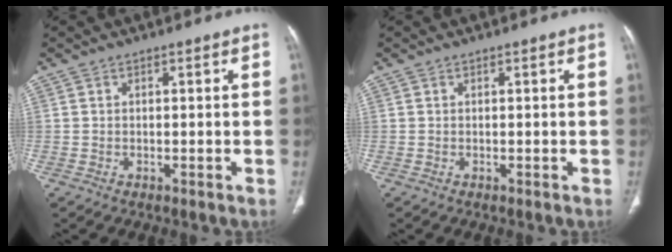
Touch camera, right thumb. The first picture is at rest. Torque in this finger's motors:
{"motor_torque": [-0.40, 0.19, 0.35, -0.16, -0.04]}